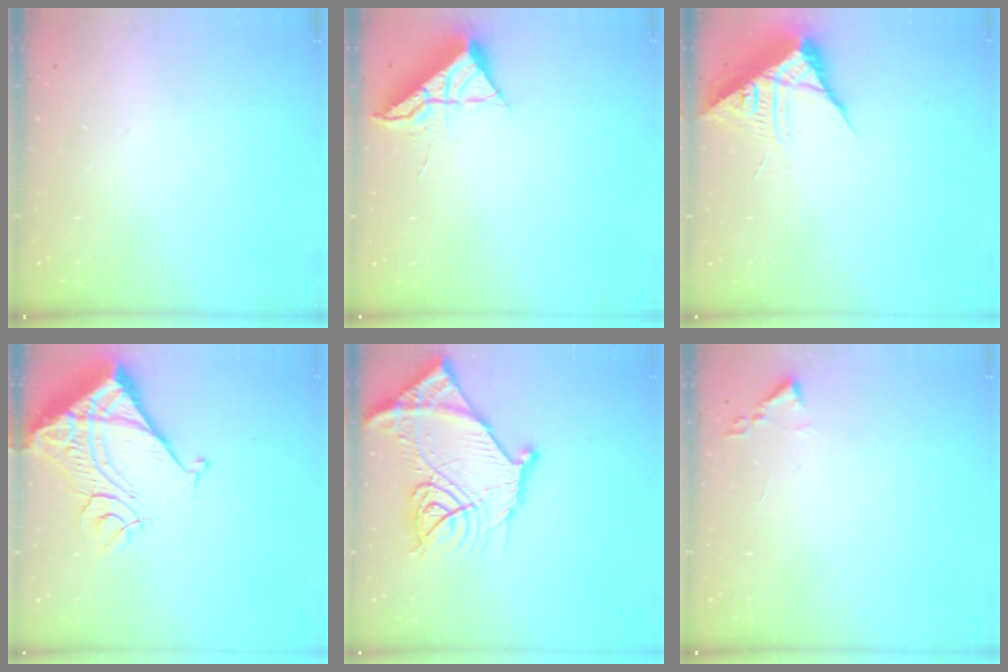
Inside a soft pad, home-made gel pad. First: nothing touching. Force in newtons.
{"total": 6.4, "press": 6.4, "slide": 0.2}
{"total": 8.2, "press": 8.2, "slide": 0.7}
{"total": 14.6, "press": 14.5, "slide": 2.0}
{"total": 21.2, "press": 21.1, "slide": 1.9}
{"total": 1.9, "press": 1.8, "slide": 0.3}